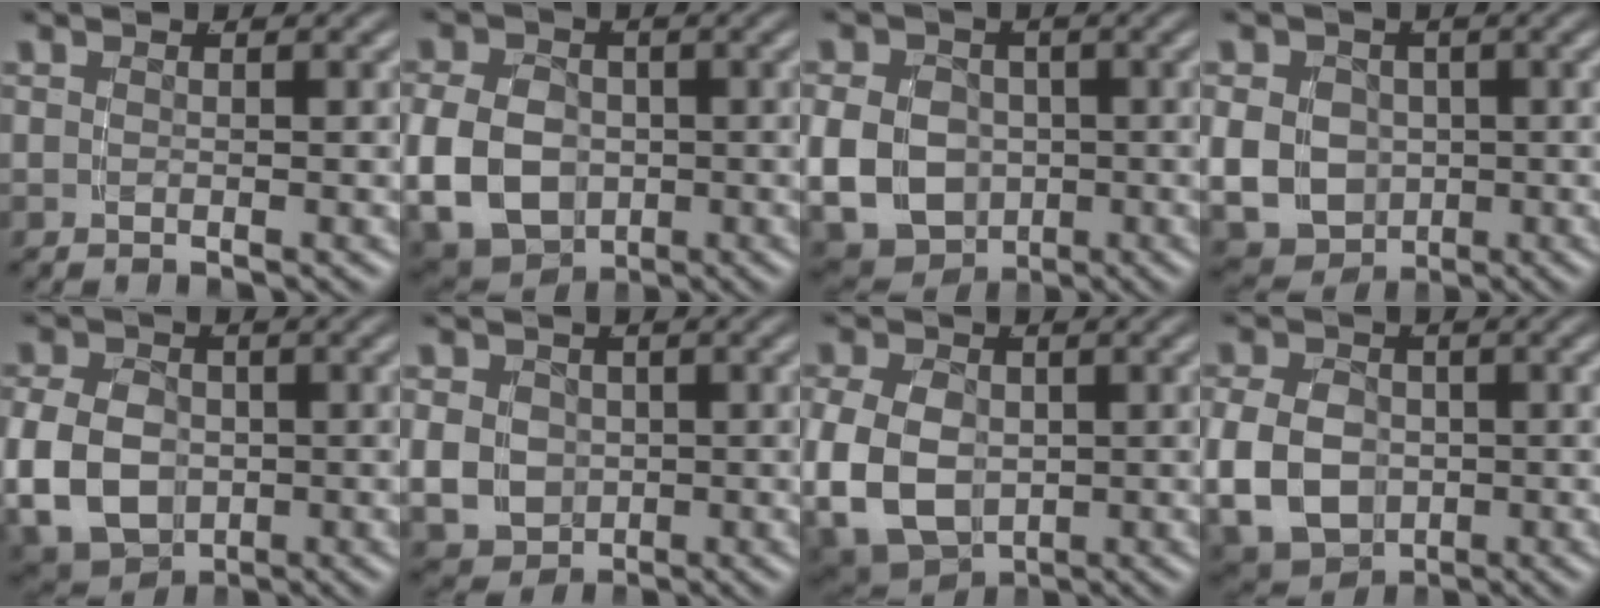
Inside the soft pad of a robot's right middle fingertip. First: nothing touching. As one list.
[{"total": 10.2, "force": [-1.4, 8.8, 4.9], "torque": [-0.117, -0.041, -0.013]}, {"total": 11.2, "force": [-2.1, 10.1, 4.4], "torque": [-0.106, -0.049, -0.027]}, {"total": 10.2, "force": [-1.7, 9.3, 3.7], "torque": [-0.094, -0.050, -0.017]}, {"total": 9.2, "force": [-1.0, 7.8, 4.8], "torque": [-0.112, -0.037, -0.005]}, {"total": 6.1, "force": [-0.5, 5.6, 2.5], "torque": [-0.061, -0.032, 0.005]}, {"total": 10.2, "force": [-1.1, 8.6, 5.4], "torque": [-0.134, -0.043, -0.002]}, {"total": 9.1, "force": [-1.1, 7.8, 4.5], "torque": [-0.107, -0.038, -0.006]}]